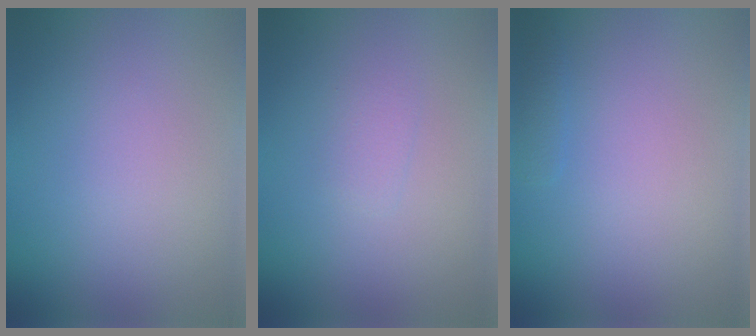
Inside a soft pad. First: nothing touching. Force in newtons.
{"total": 0.9, "press": 0.9, "slide": 0.0}
{"total": 0.7, "press": 0.7, "slide": 0.1}